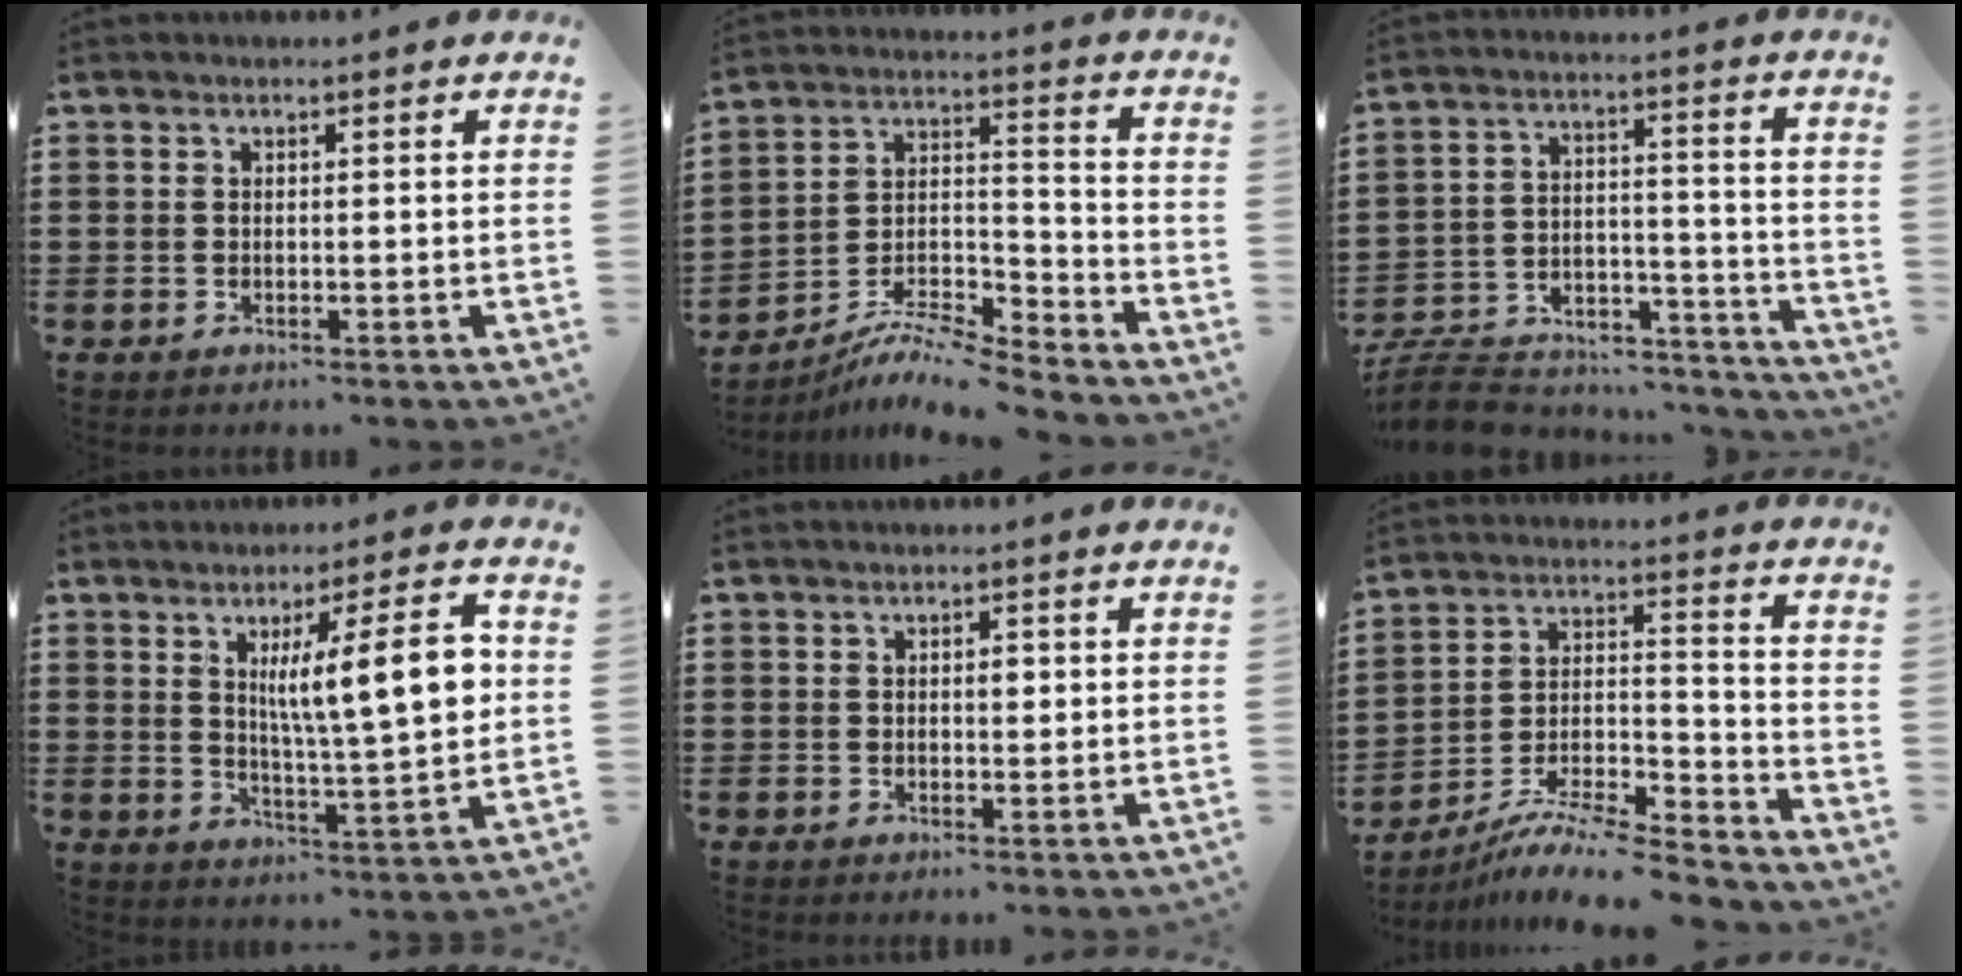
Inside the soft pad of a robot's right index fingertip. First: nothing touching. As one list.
[{"total": 8.3, "force": [-7.9, 0.7, 2.4], "torque": [-0.043, 0.013, -0.157]}, {"total": 8.5, "force": [-7.8, 2.3, 2.2], "torque": [-0.040, 0.016, -0.154]}, {"total": 11.4, "force": [2.7, 2.2, 10.8], "torque": [-0.172, -0.004, 0.036]}, {"total": 1.4, "force": [0.2, 0.7, 1.2], "torque": [-0.016, 0.002, 0.000]}, {"total": 9.4, "force": [-8.7, 0.6, 3.6], "torque": [-0.058, 0.014, -0.174]}]